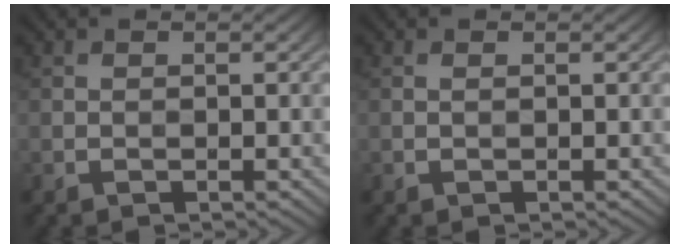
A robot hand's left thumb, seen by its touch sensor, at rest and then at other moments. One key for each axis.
{"total": 0.0}